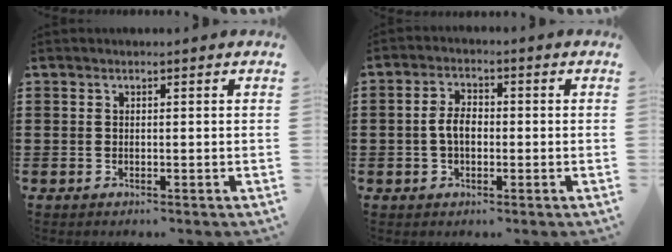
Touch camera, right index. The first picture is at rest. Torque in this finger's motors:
{"motor_torque": [0.31, 0.30, 0.18, 0.03]}